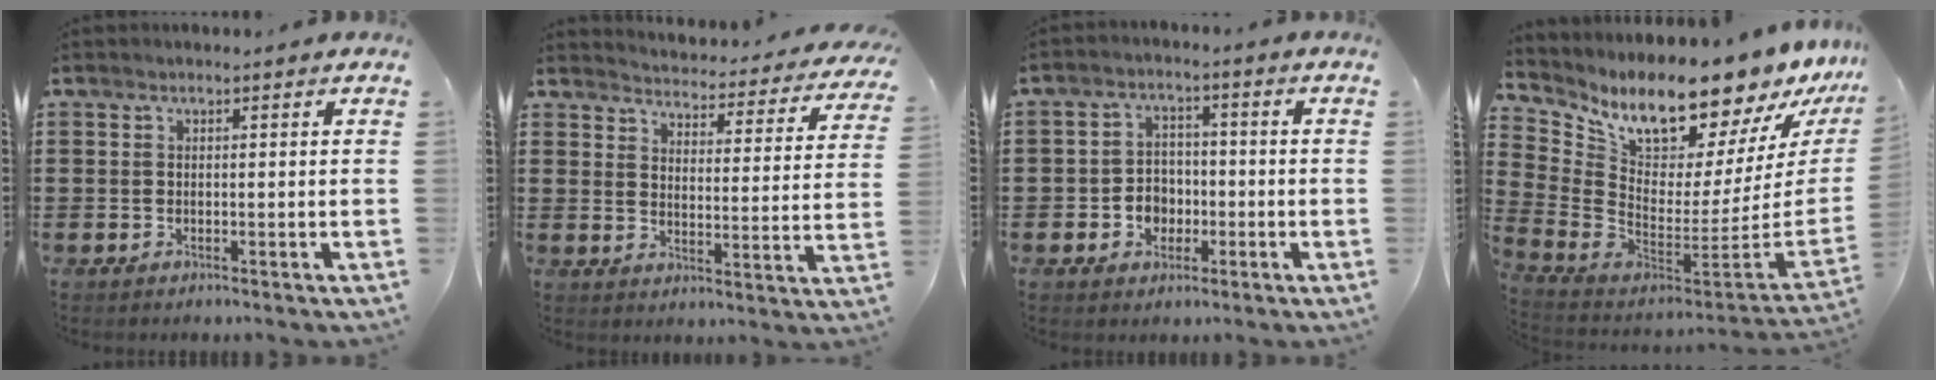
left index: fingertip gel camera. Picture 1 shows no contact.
{"total": 3.5, "force": [3.5, -0.3, 0.2], "torque": [-0.019, -0.040, 0.052]}
{"total": 4.2, "force": [-1.5, 3.5, 1.7], "torque": [-0.041, 0.007, -0.032]}
{"total": 11.7, "force": [10.4, 2.3, 4.9], "torque": [-0.113, -0.105, 0.173]}